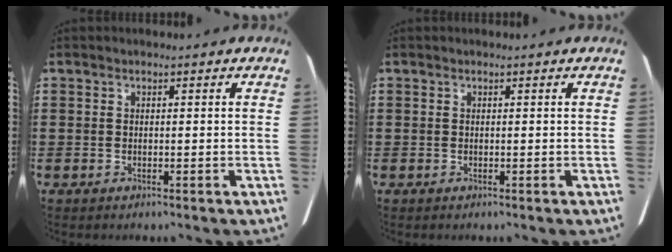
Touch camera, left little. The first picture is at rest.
{"total": 0.0}